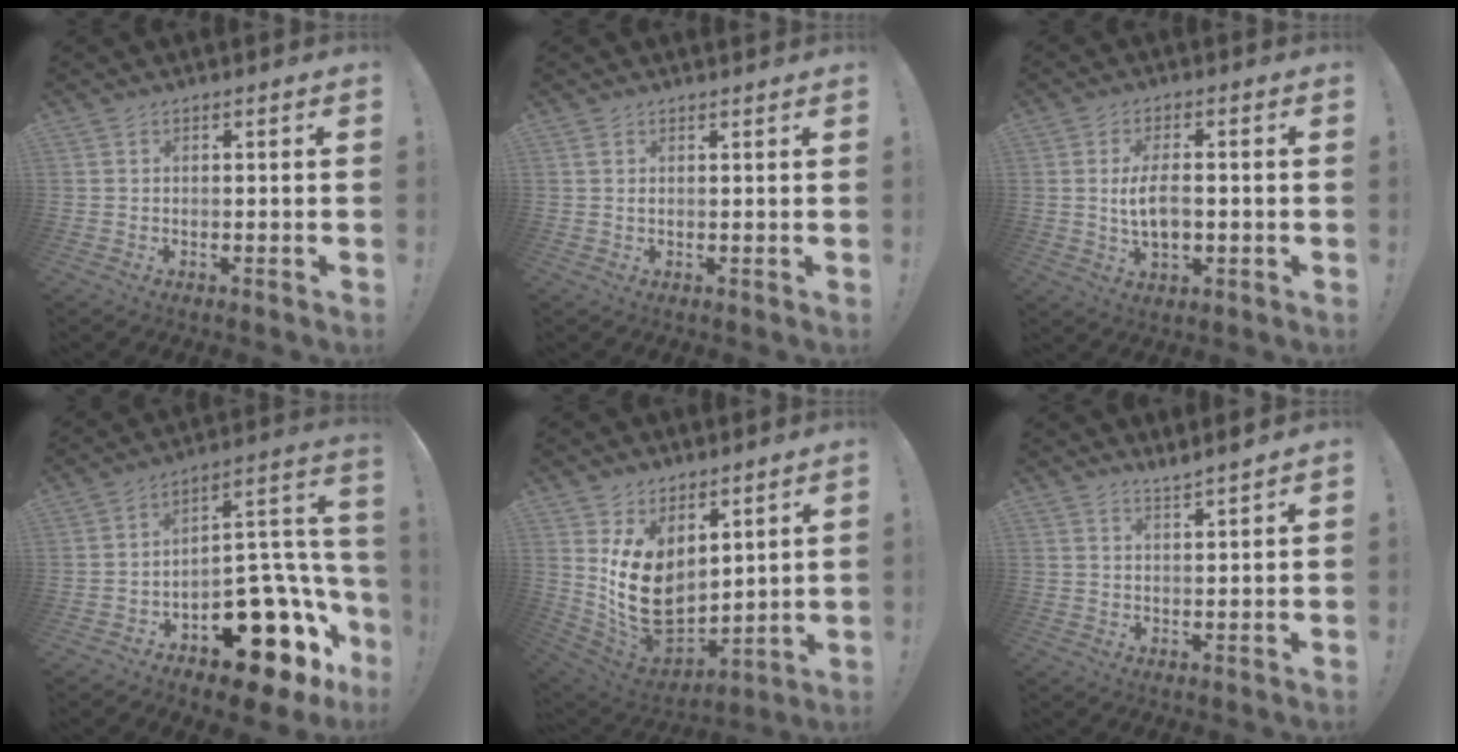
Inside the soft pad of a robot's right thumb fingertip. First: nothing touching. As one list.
[{"total": 1.1, "force": [0.9, 0.2, 0.5], "torque": [-0.005, -0.003, 0.016]}, {"total": 7.8, "force": [-0.3, 4.2, 6.6], "torque": [-0.106, -0.002, -0.008]}, {"total": 17.9, "force": [-9.7, 9.7, 11.4], "torque": [-0.106, 0.052, -0.145]}, {"total": 15.8, "force": [2.9, 11.3, 10.6], "torque": [-0.187, -0.044, 0.066]}, {"total": 3.3, "force": [3.1, -0.6, 1.1], "torque": [-0.014, -0.024, 0.052]}]